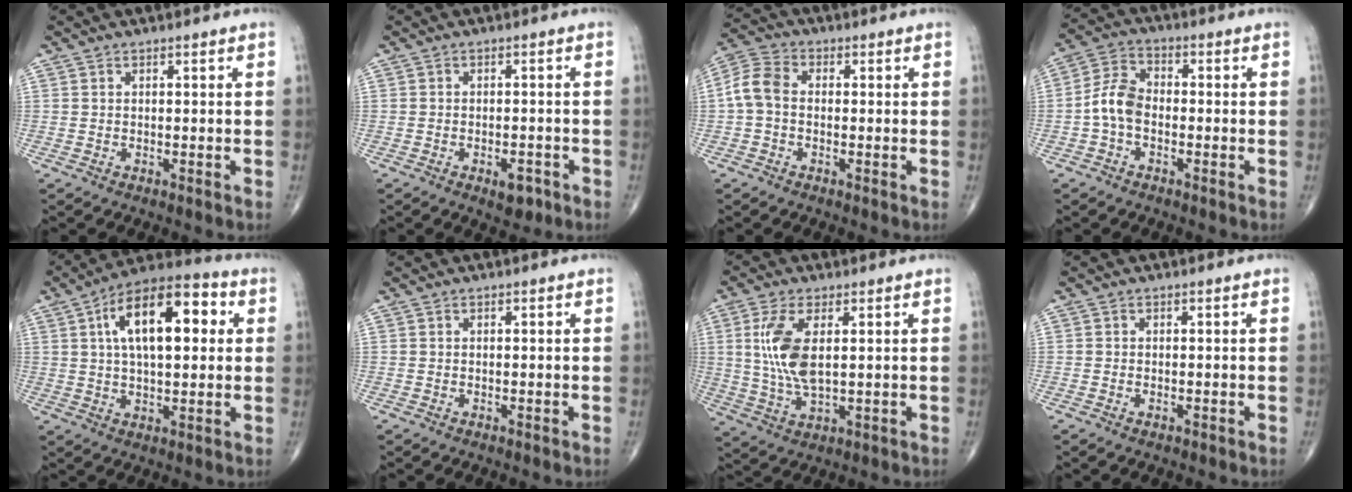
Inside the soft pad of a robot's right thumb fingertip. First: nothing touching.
{"total": 3.6, "force": [-1.8, 1.8, 2.5], "torque": [-0.024, 0.005, -0.022]}
{"total": 6.3, "force": [-0.4, 4.4, 4.4], "torque": [-0.088, 0.018, -0.020]}
{"total": 6.7, "force": [-1.6, 4.3, 4.8], "torque": [-0.090, 0.024, -0.044]}
{"total": 17.5, "force": [4.3, 8.2, 14.8], "torque": [-0.214, 0.021, 0.059]}
{"total": 0.0}
{"total": 9.9, "force": [2.0, 4.2, 8.7], "torque": [-0.193, -0.010, 0.044]}
{"total": 0.5, "force": [-0.2, 0.3, 0.4], "torque": [-0.010, 0.001, -0.004]}